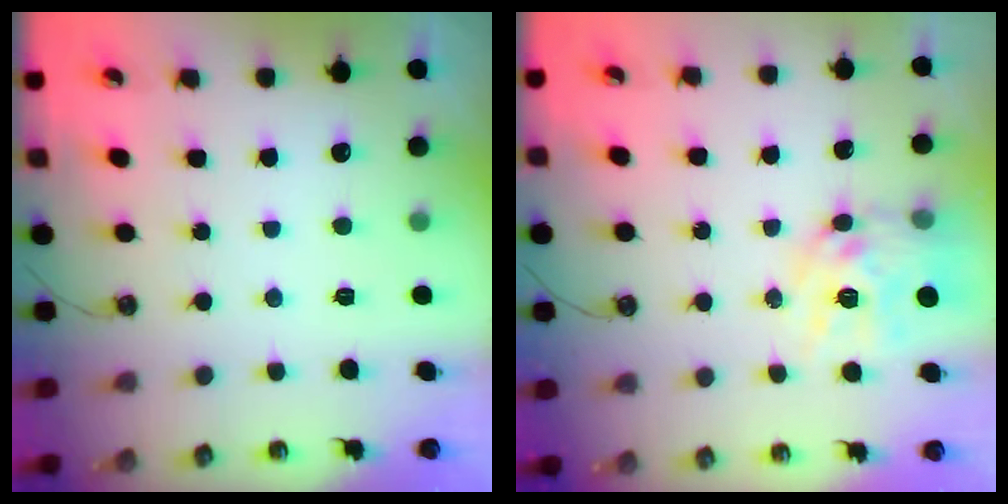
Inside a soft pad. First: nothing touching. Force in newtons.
{"total": 14.0, "press": 13.9, "slide": 1.3}